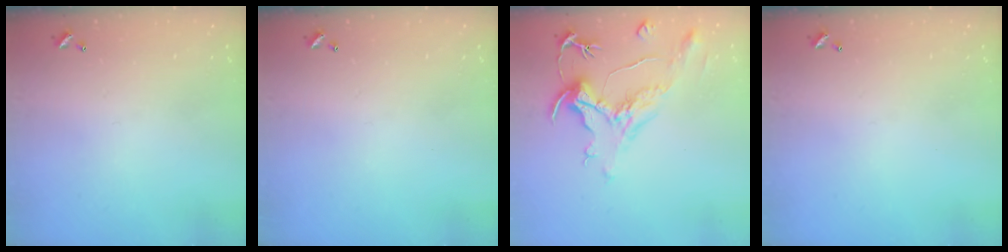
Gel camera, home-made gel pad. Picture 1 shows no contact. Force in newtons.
{"total": 0.0}
{"total": 1.9, "press": 1.4, "slide": 1.2}
{"total": 0.0}